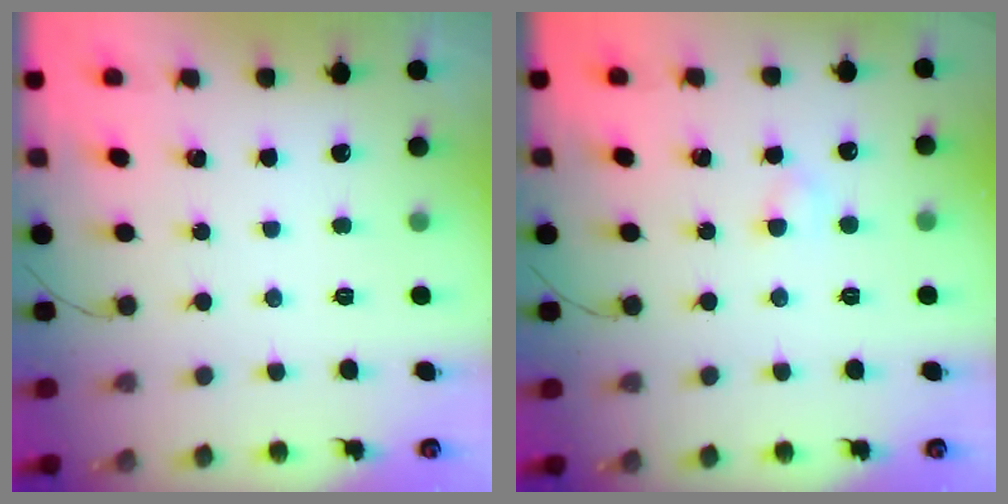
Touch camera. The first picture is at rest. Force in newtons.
{"total": 2.3, "press": 2.1, "slide": 0.8}